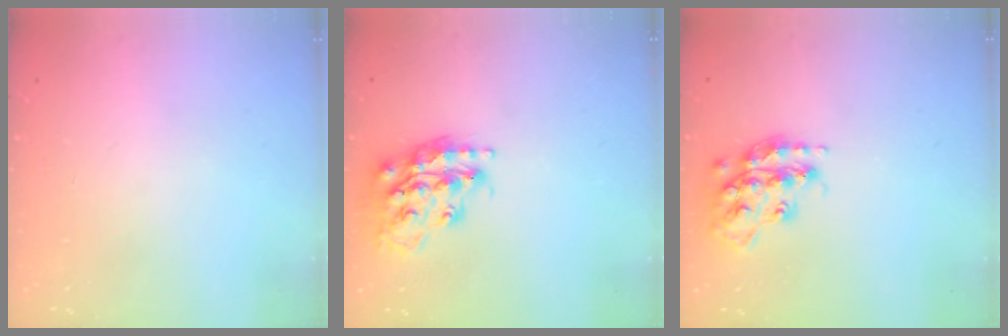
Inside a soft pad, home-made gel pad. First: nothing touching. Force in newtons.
{"total": 18.1, "press": 18.0, "slide": 1.4}
{"total": 16.3, "press": 16.3, "slide": 0.8}